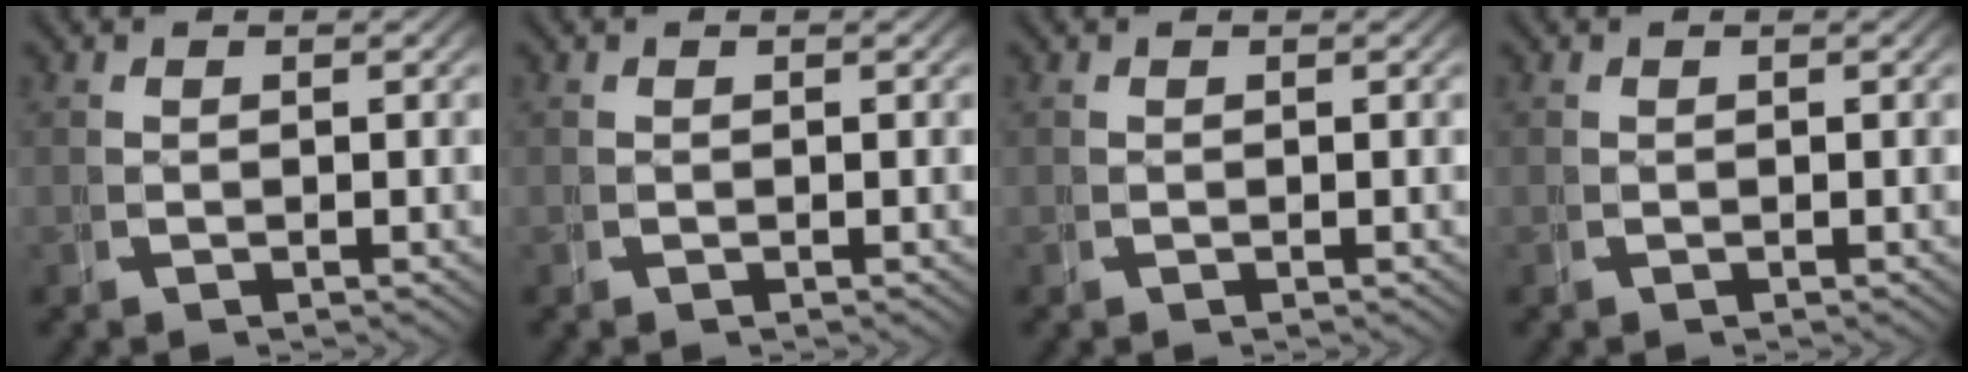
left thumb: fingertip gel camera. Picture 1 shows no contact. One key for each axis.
{"total": 0.0}
{"total": 0.0}
{"total": 0.0}